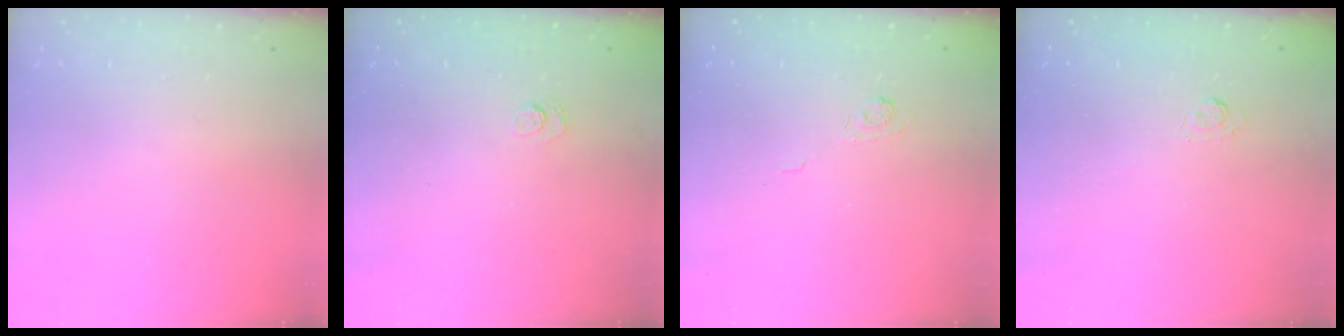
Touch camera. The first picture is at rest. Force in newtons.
{"total": 3.2, "press": 2.9, "slide": 1.3}
{"total": 2.5, "press": 2.1, "slide": 1.4}
{"total": 2.1, "press": 1.5, "slide": 1.4}